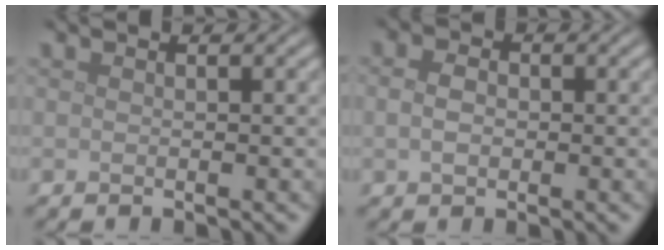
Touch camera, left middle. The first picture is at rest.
{"total": 2.2, "force": [0.0, 1.7, 1.5], "torque": [-0.033, 0.001, -0.001]}